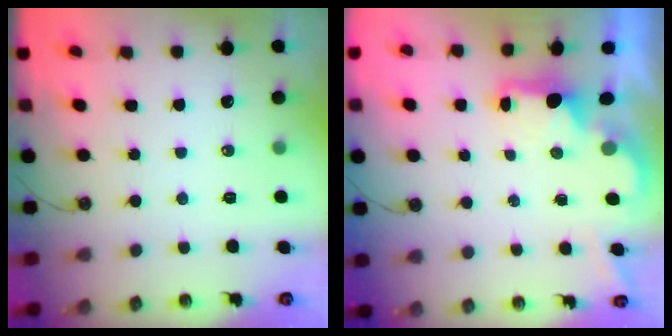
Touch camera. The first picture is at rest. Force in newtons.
{"total": 1.9, "press": 1.7, "slide": 0.7}